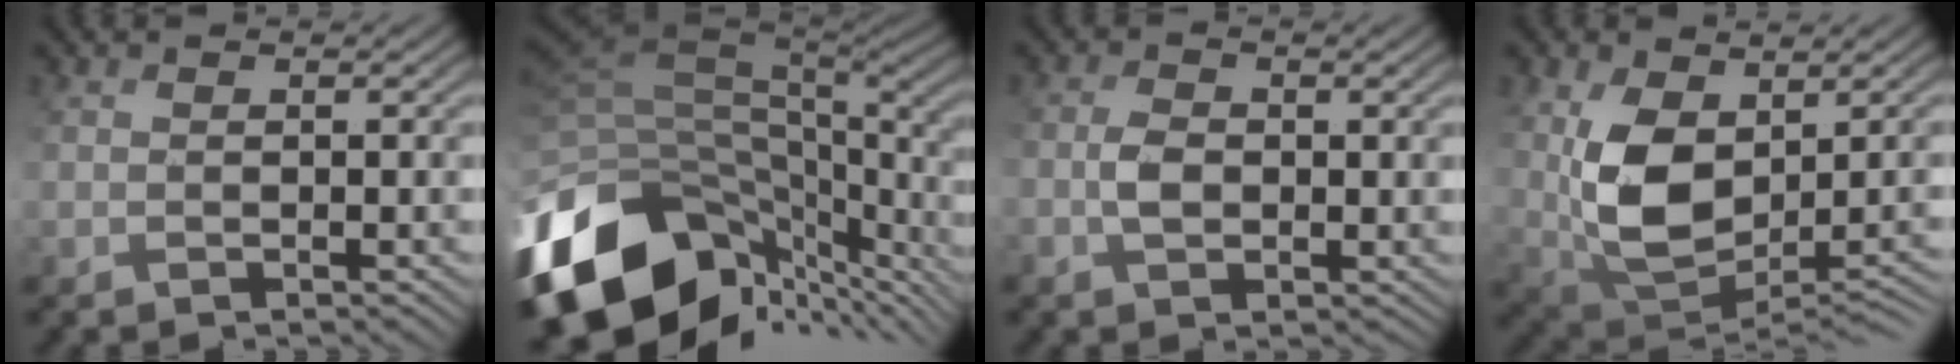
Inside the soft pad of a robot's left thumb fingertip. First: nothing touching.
{"total": 15.9, "force": [-5.4, 9.2, 11.8], "torque": [-0.284, -0.022, -0.083]}
{"total": 3.0, "force": [-0.4, 1.9, 2.2], "torque": [-0.046, 0.001, -0.010]}
{"total": 9.0, "force": [0.8, 5.4, 7.2], "torque": [-0.152, -0.019, 0.027]}